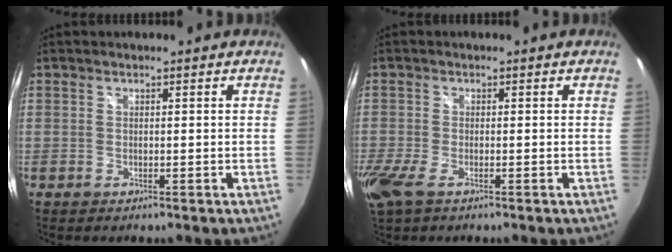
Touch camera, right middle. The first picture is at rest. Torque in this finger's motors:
{"motor_torque": [1.08, -1.05, 0.27, 0.16]}